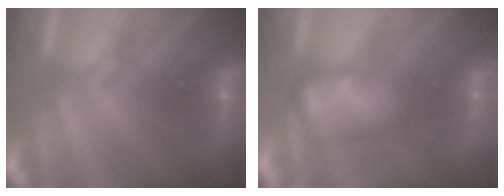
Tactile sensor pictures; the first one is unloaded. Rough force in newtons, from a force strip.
{"total": 4.7}